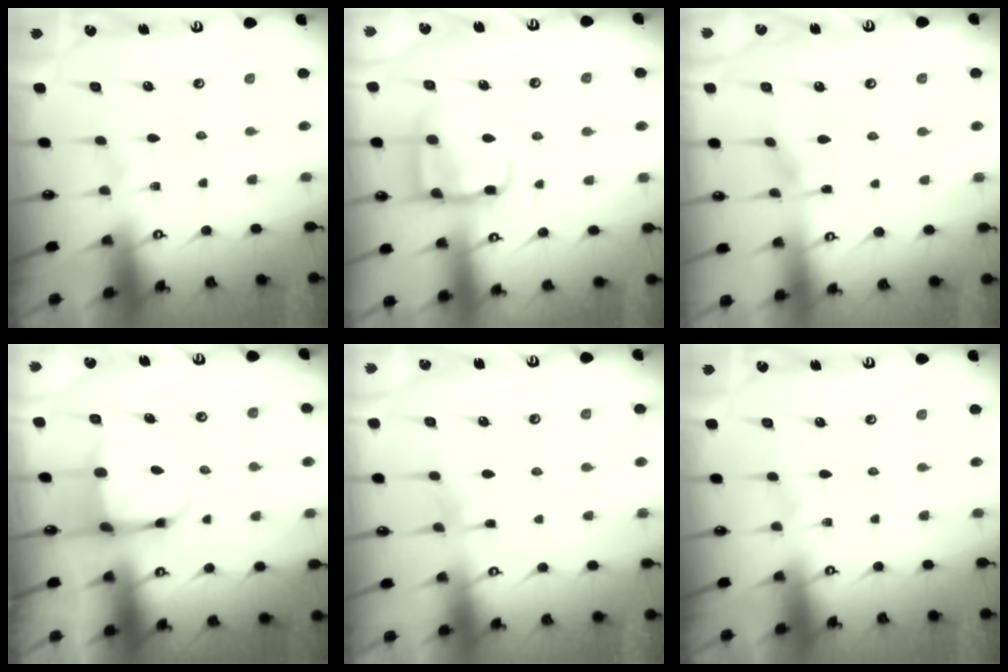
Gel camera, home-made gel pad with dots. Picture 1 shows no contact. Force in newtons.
{"total": 12.4, "press": 12.4, "slide": 1.1}
{"total": 3.0, "press": 2.9, "slide": 0.6}
{"total": 3.9, "press": 3.7, "slide": 1.0}
{"total": 3.9, "press": 3.9, "slide": 0.5}
{"total": 0.0}